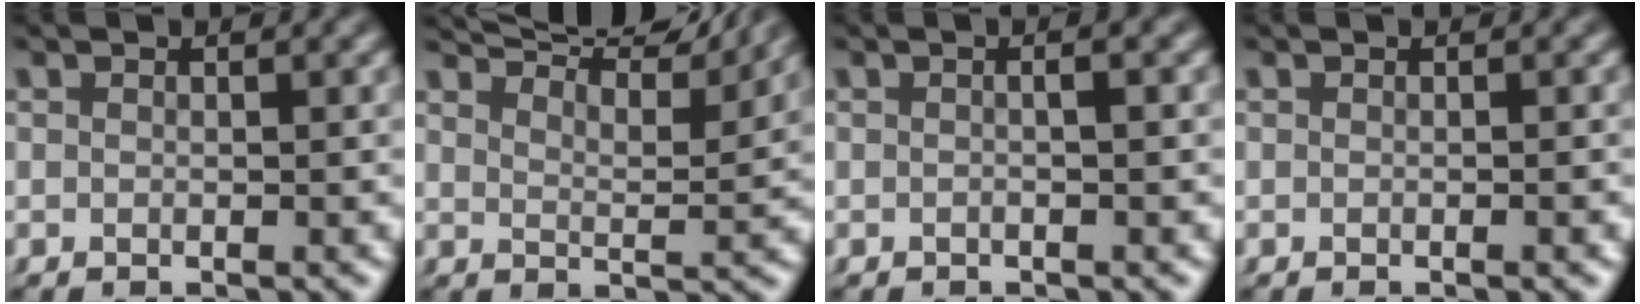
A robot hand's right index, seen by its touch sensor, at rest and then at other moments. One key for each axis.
{"total": 10.7, "fx": 9.6, "fy": 2.1, "fz": 4.3, "tx": -0.065, "ty": 0.030, "tz": 0.138}
{"total": 1.3, "fx": -0.2, "fy": 0.0, "fz": 1.3, "tx": -0.017, "ty": 0.008, "tz": -0.008}
{"total": 0.6, "fx": -0.2, "fy": 0.0, "fz": 0.6, "tx": -0.006, "ty": 0.008, "tz": -0.008}